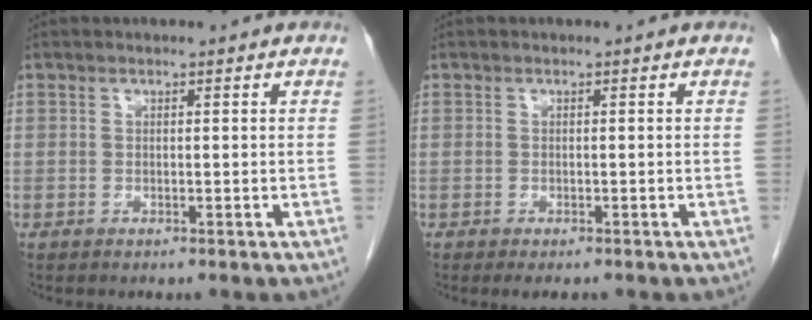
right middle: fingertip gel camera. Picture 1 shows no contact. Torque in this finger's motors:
{"motor_torque": [0.44, -0.18, -0.01, 0.00]}